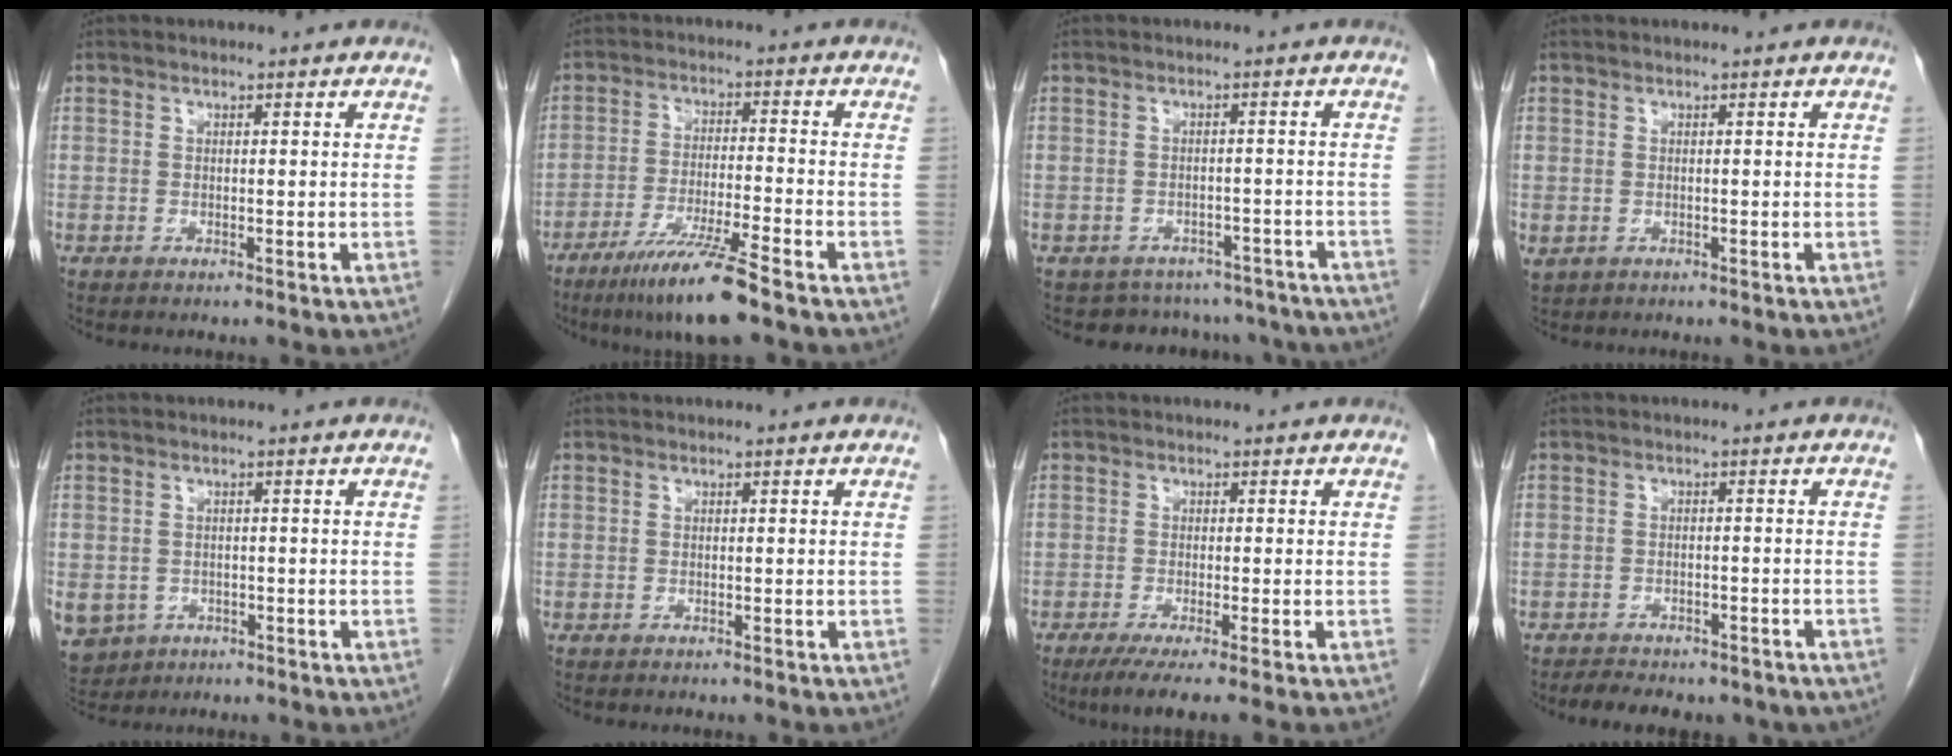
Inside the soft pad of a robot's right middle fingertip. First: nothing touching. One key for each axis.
{"total": 9.7, "fx": -6.9, "fy": -0.3, "fz": 6.9, "tx": -0.128, "ty": -0.030, "tz": -0.126}
{"total": 10.1, "fx": -8.7, "fy": 5.0, "fz": 0.8, "tx": -0.002, "ty": 0.025, "tz": -0.089}
{"total": 1.3, "fx": -0.1, "fy": 1.1, "fz": 0.7, "tx": -0.015, "ty": -0.001, "tz": 0.010}
{"total": 10.1, "fx": -4.1, "fy": 8.6, "fz": 3.4, "tx": -0.103, "ty": 0.000, "tz": -0.050}
{"total": 0.5, "fx": -0.5, "fy": 0.2, "fz": 0.1, "tx": -0.011, "ty": -0.001, "tz": -0.009}
{"total": 5.6, "fx": -4.0, "fy": -0.4, "fz": 3.9, "tx": -0.056, "ty": -0.014, "tz": -0.067}
{"total": 9.8, "fx": -8.1, "fy": 3.8, "fz": 4.0, "tx": -0.066, "ty": 0.008, "tz": -0.095}